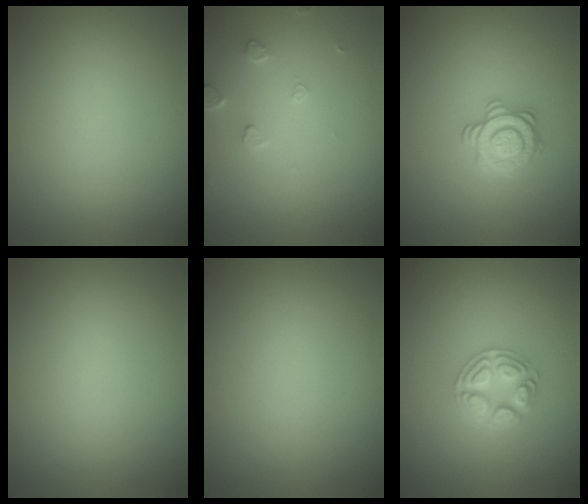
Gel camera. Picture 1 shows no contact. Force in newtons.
{"total": 1.5, "press": 1.5, "slide": 0.3}
{"total": 2.9, "press": 2.6, "slide": 1.2}
{"total": 0.0}
{"total": 0.0}
{"total": 3.4, "press": 3.4, "slide": 0.5}